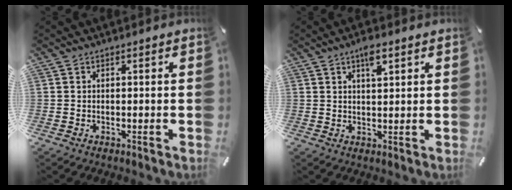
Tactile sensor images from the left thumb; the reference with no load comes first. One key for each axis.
{"total": 4.1, "fx": 2.4, "fy": 1.3, "fz": 3.1, "tx": -0.058, "ty": 0.001, "tz": 0.040}